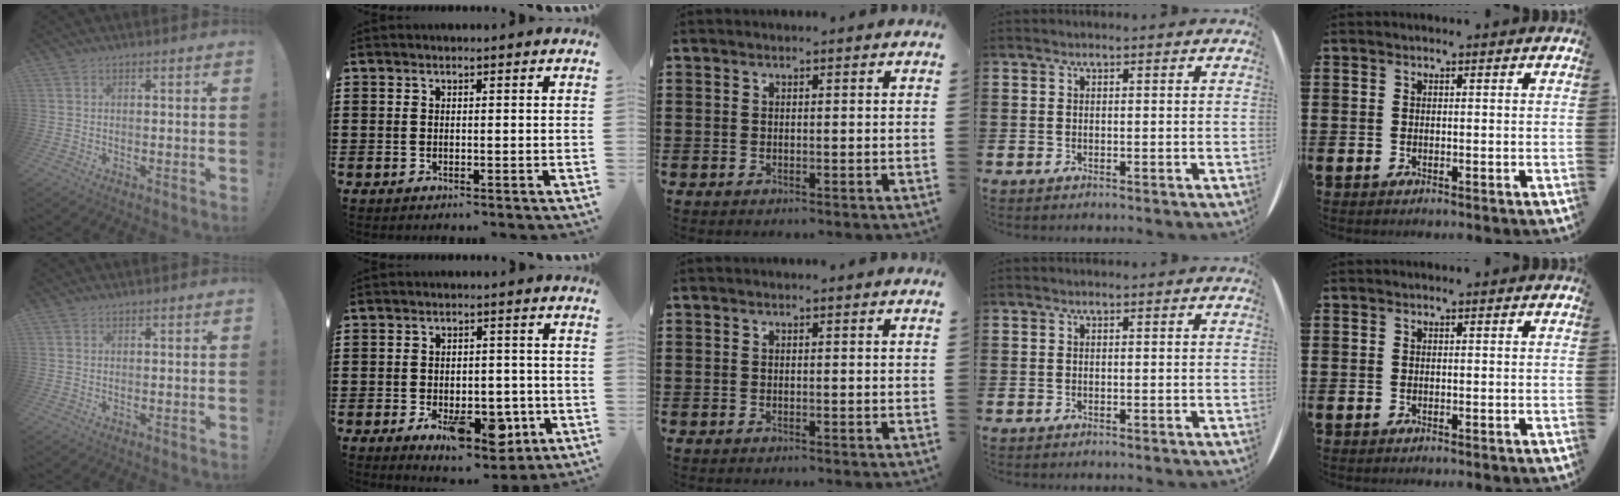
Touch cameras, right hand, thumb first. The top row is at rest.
{"index": {"total": 9.8, "force": [-3.8, 5.2, 7.5], "torque": [-0.093, -0.004, -0.061]}}